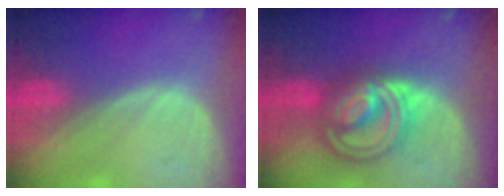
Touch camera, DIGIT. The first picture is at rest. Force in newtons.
{"total": 9.0, "press": 9.0, "slide": 0.6}